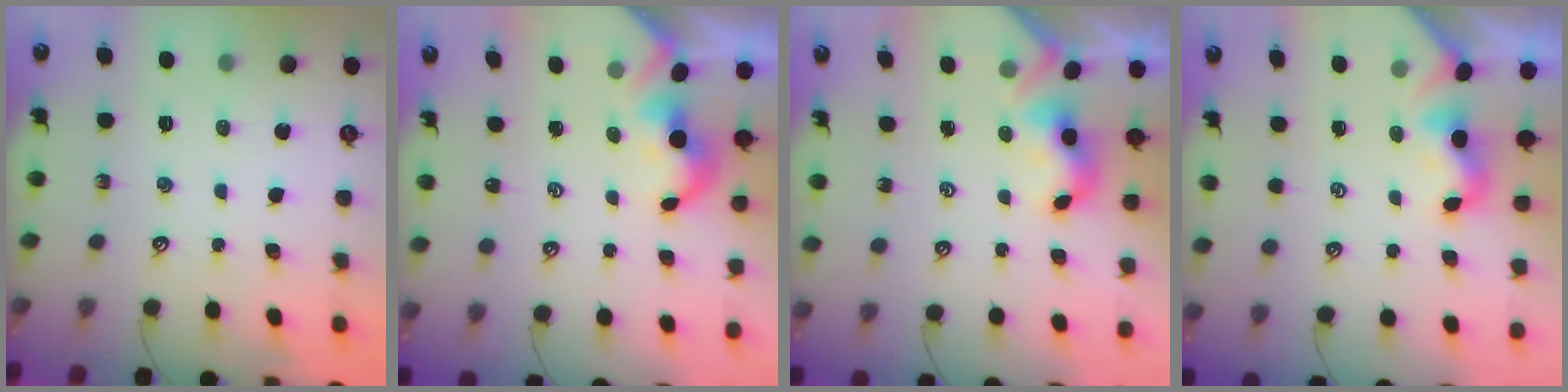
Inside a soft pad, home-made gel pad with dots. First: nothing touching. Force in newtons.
{"total": 2.2, "press": 2.2, "slide": 0.3}
{"total": 3.4, "press": 3.4, "slide": 0.4}
{"total": 2.0, "press": 1.9, "slide": 0.5}